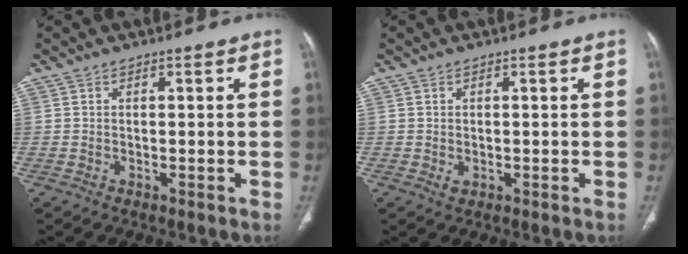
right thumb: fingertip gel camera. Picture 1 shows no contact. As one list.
[{"total": 1.2, "force": [-0.2, 0.8, 0.8], "torque": [-0.015, -0.003, 0.001]}]